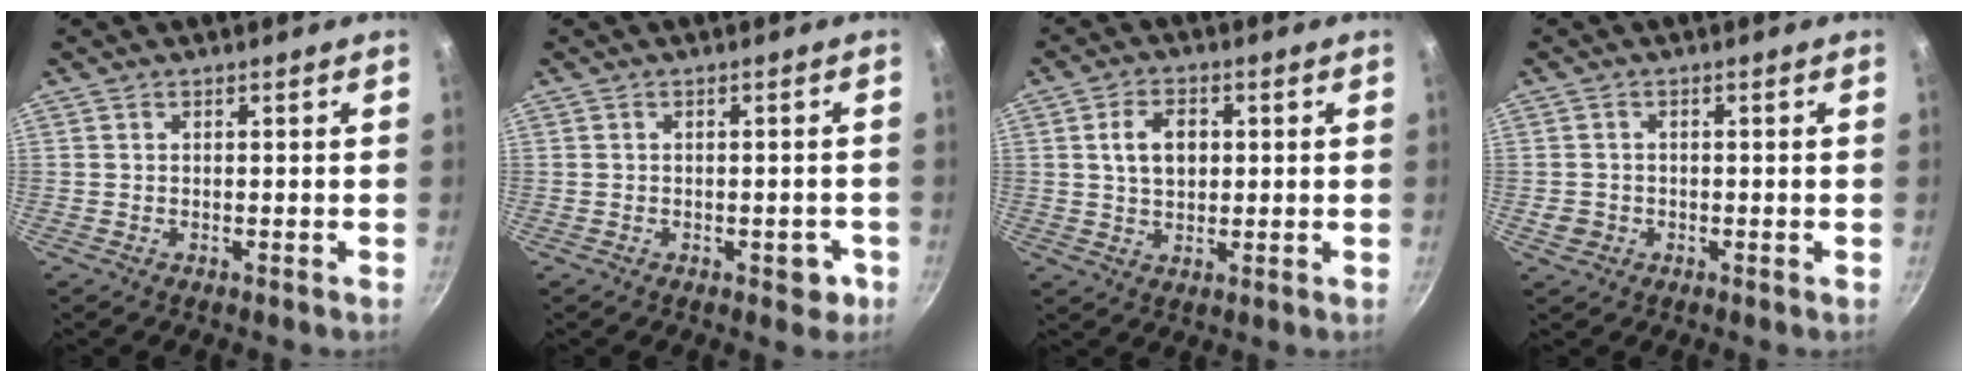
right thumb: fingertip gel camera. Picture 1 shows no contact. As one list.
[{"total": 3.4, "force": [-1.2, 2.0, 2.5], "torque": [-0.007, 0.016, -0.010]}, {"total": 6.8, "force": [1.3, 4.6, 4.9], "torque": [-0.070, 0.002, 0.022]}, {"total": 2.5, "force": [-0.5, 2.3, 0.9], "torque": [-0.015, 0.004, -0.006]}]